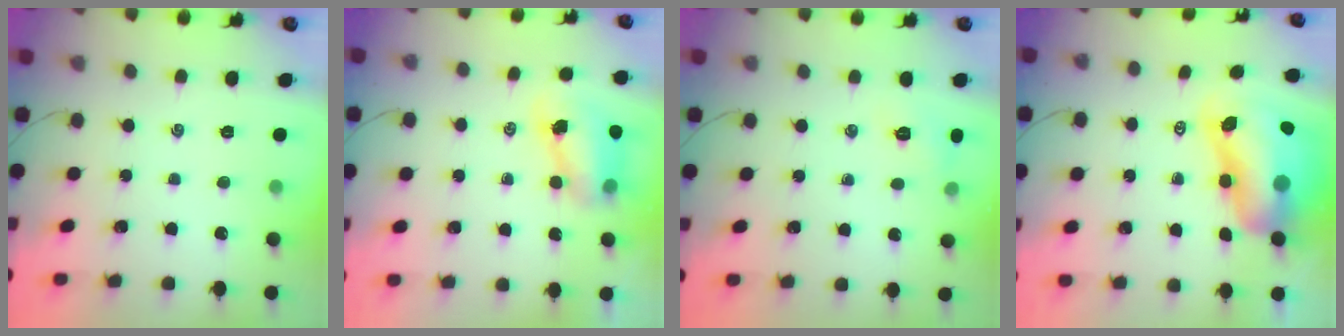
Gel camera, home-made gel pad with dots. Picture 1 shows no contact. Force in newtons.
{"total": 7.6, "press": 7.4, "slide": 1.7}
{"total": 5.8, "press": 5.6, "slide": 1.3}
{"total": 14.7, "press": 14.2, "slide": 3.9}